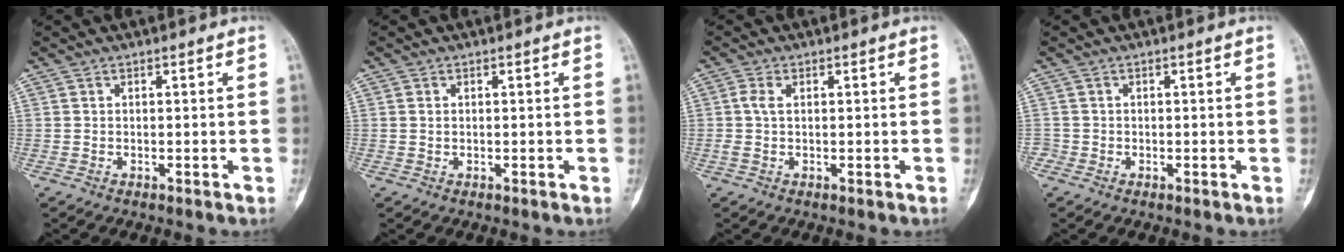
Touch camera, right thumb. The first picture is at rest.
{"total": 0.7, "force": [0.2, 0.5, 0.4], "torque": [-0.005, 0.001, 0.003]}
{"total": 2.0, "force": [0.3, 1.0, 1.7], "torque": [-0.045, 0.004, 0.001]}
{"total": 1.1, "force": [-0.4, 1.0, -0.1], "torque": [0.008, 0.006, -0.010]}